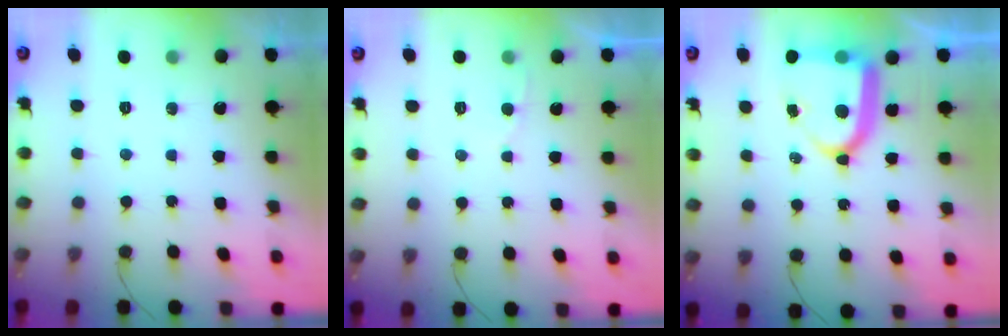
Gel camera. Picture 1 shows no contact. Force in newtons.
{"total": 2.1, "press": 2.1, "slide": 0.2}
{"total": 15.7, "press": 15.7, "slide": 1.5}